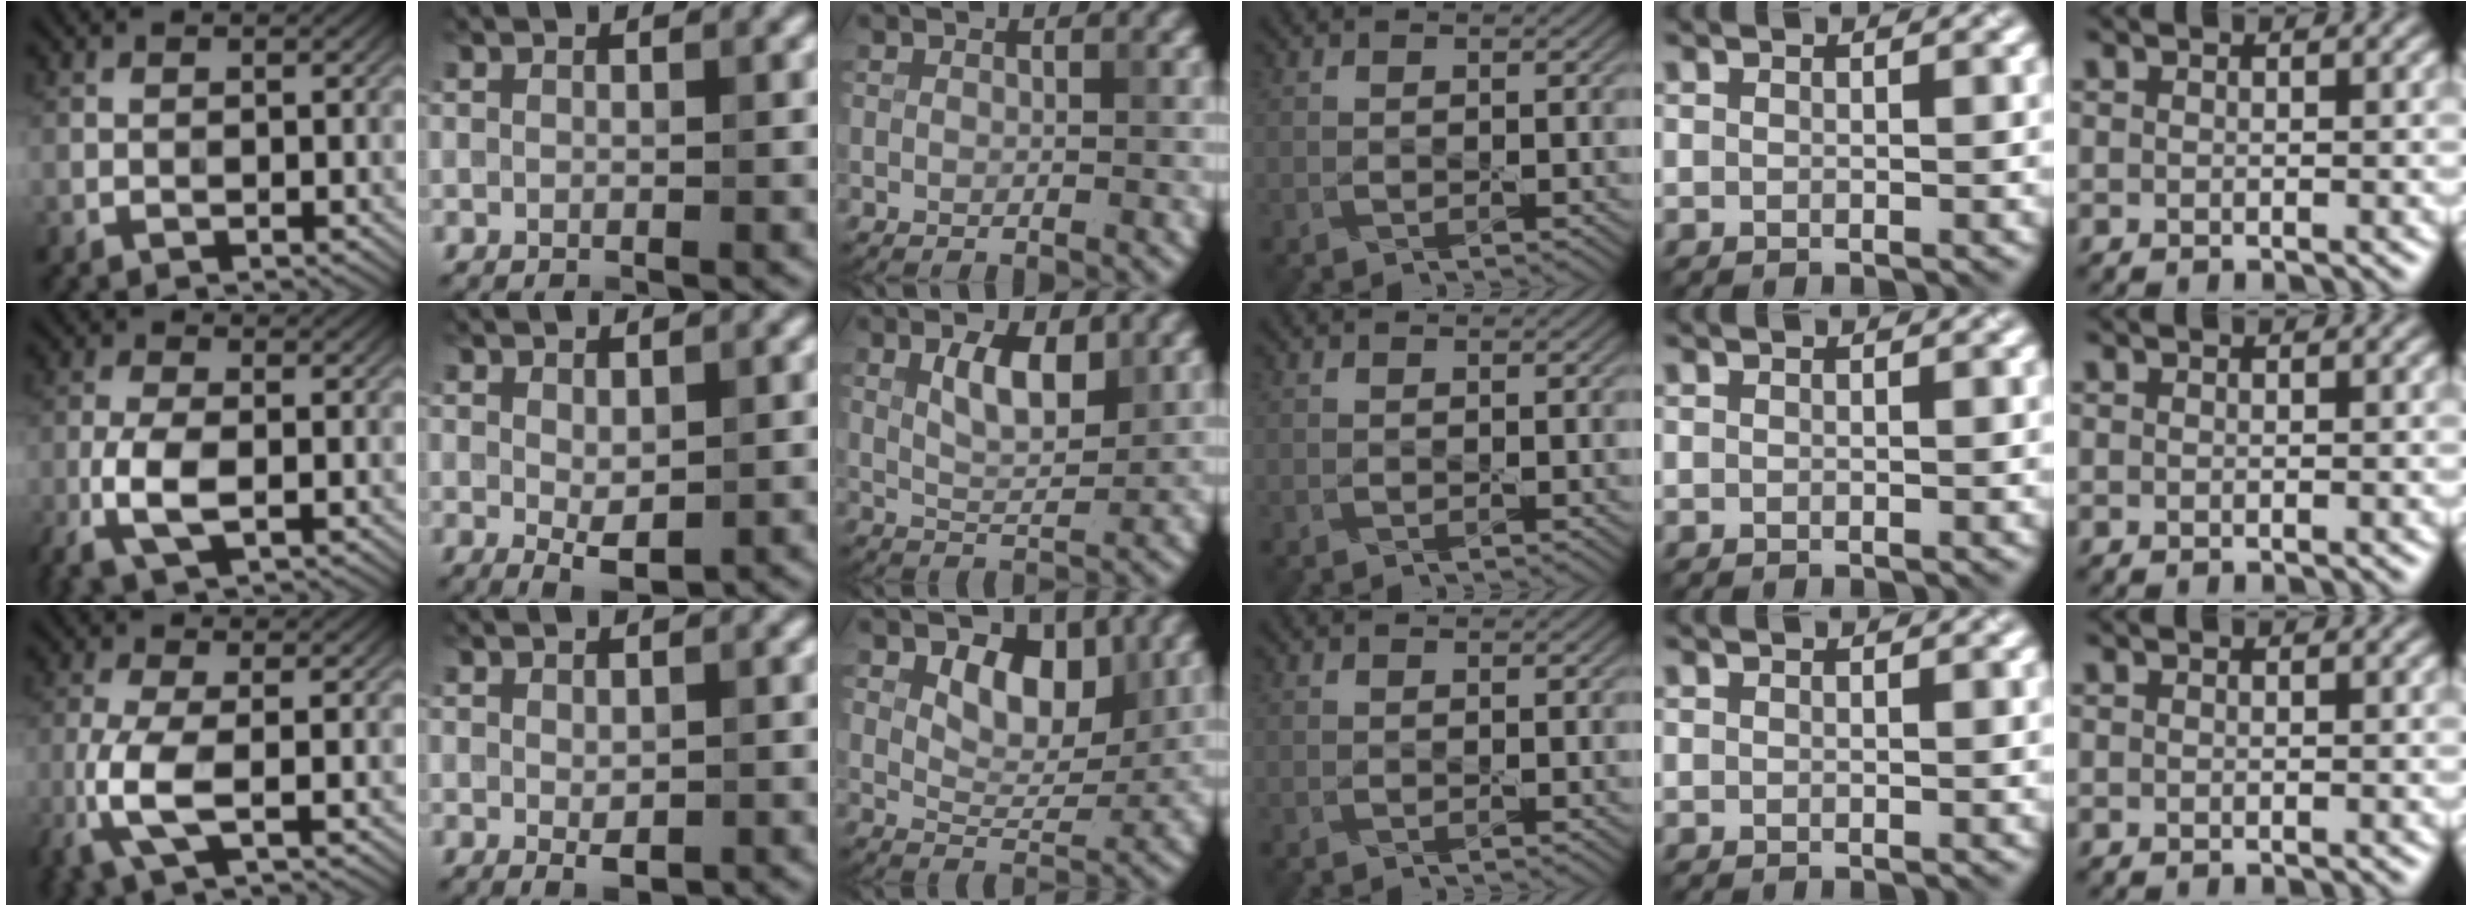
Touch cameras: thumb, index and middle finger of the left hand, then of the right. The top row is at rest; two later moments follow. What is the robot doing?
{"motion": "cut", "object": "origami paper"}